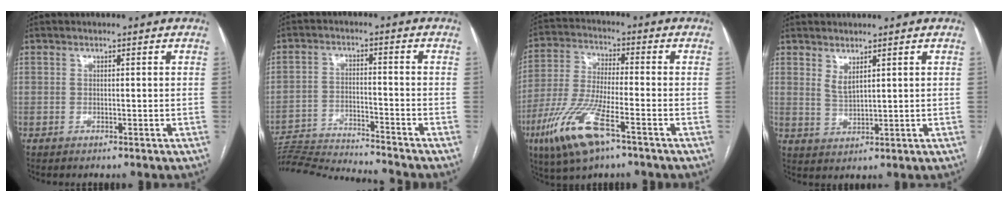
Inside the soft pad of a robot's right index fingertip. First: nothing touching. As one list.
[{"total": 14.5, "force": [-14.0, -1.4, 3.5], "torque": [-0.050, -0.005, -0.227]}, {"total": 13.1, "force": [-6.9, 2.8, 10.8], "torque": [-0.233, -0.021, -0.126]}, {"total": 2.5, "force": [1.8, 0.5, 1.7], "torque": [-0.040, -0.011, 0.043]}]